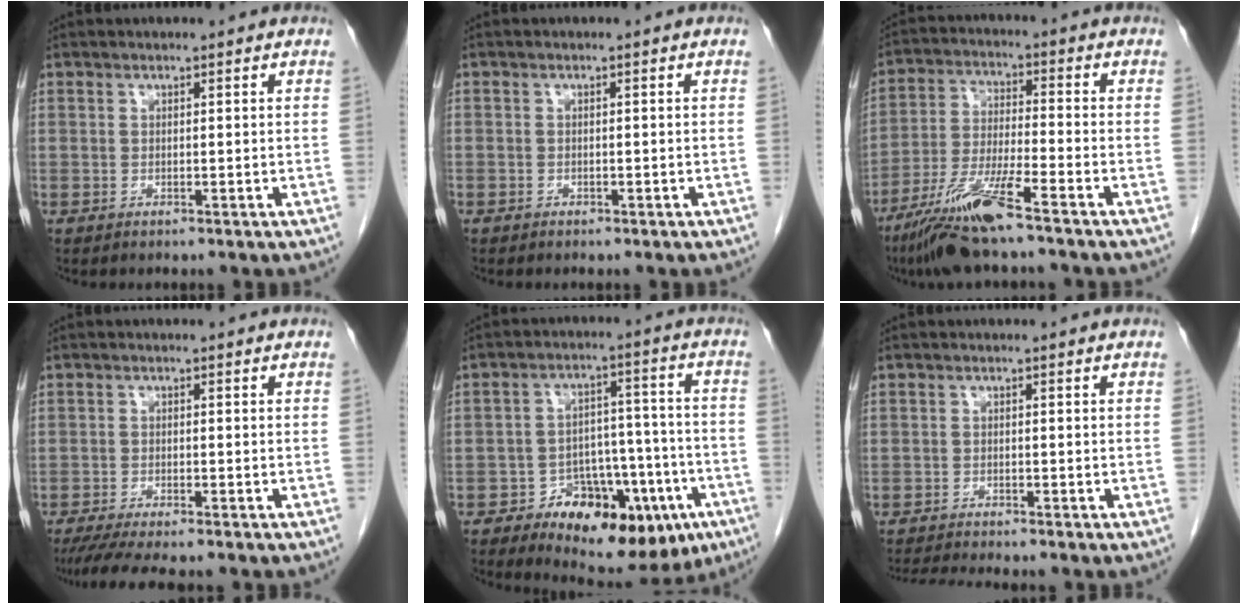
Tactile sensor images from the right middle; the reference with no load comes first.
{"total": 0.6, "force": [-0.4, 0.4, 0.1], "torque": [-0.006, 0.003, -0.008]}
{"total": 11.3, "force": [-7.8, 0.0, 8.2], "torque": [-0.168, -0.032, -0.146]}
{"total": 8.1, "force": [-6.8, 0.6, 4.4], "torque": [-0.065, -0.019, -0.107]}
{"total": 16.2, "force": [-8.4, 7.9, 11.4], "torque": [-0.139, 0.028, -0.112]}
{"total": 4.7, "force": [-4.4, -0.7, 1.6], "torque": [-0.028, -0.019, -0.072]}